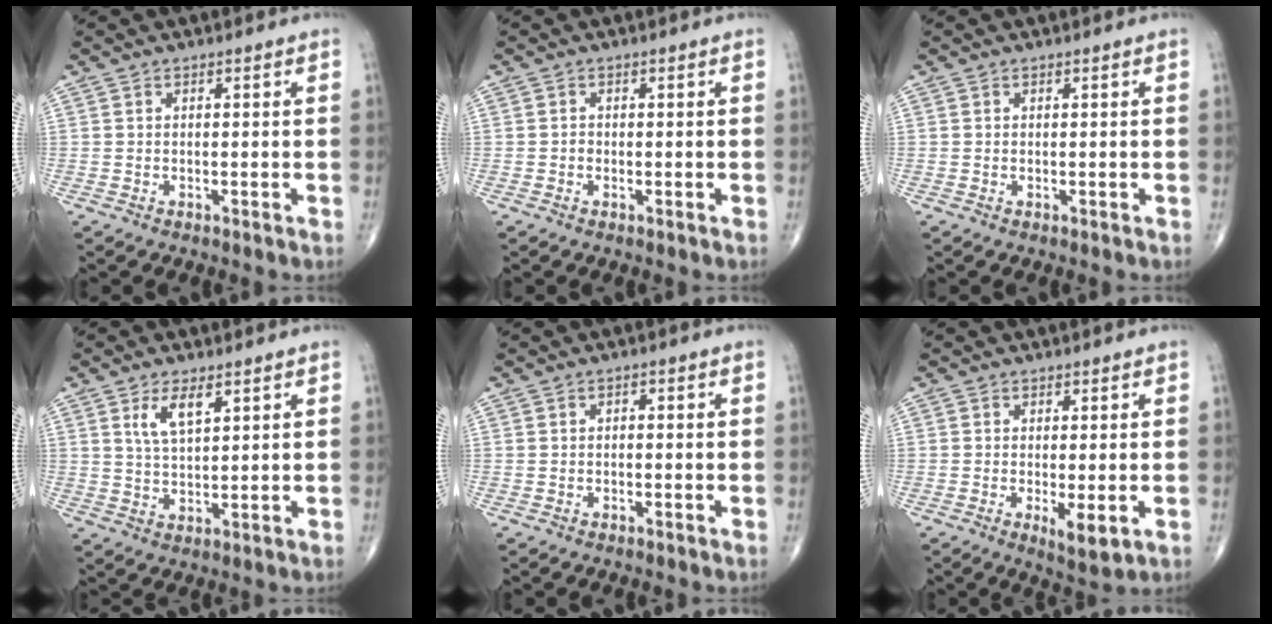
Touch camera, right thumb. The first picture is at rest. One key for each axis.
{"total": 0.6, "fx": -0.2, "fy": 0.5, "fz": 0.3, "tx": -0.004, "ty": 0.001, "tz": -0.005}
{"total": 0.0}
{"total": 5.6, "fx": 2.8, "fy": 2.2, "fz": 4.3, "tx": -0.078, "ty": -0.014, "tz": 0.057}
{"total": 0.6, "fx": -0.2, "fy": 0.4, "fz": 0.4, "tx": 0.002, "ty": 0.005, "tz": -0.009}
{"total": 4.5, "fx": -1.0, "fy": 1.4, "fz": 4.1, "tx": -0.068, "ty": -0.015, "tz": -0.014}